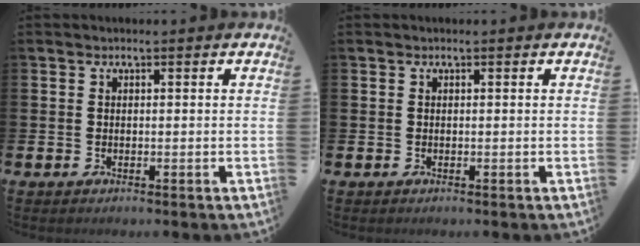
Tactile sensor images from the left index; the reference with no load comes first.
{"total": 0.0}